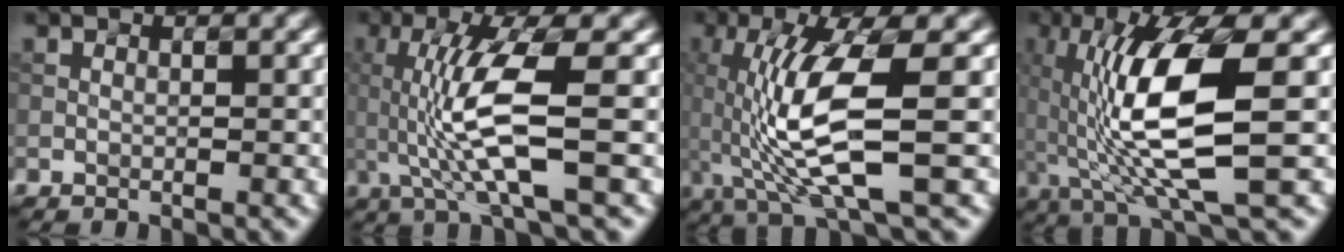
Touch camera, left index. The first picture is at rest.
{"total": 6.7, "force": [-0.5, 1.1, 6.6], "torque": [-0.137, 0.001, 0.008]}
{"total": 8.2, "force": [-1.2, 1.6, 7.9], "torque": [-0.158, 0.004, -0.007]}
{"total": 9.4, "force": [-0.8, 2.0, 9.1], "torque": [-0.172, 0.004, 0.002]}